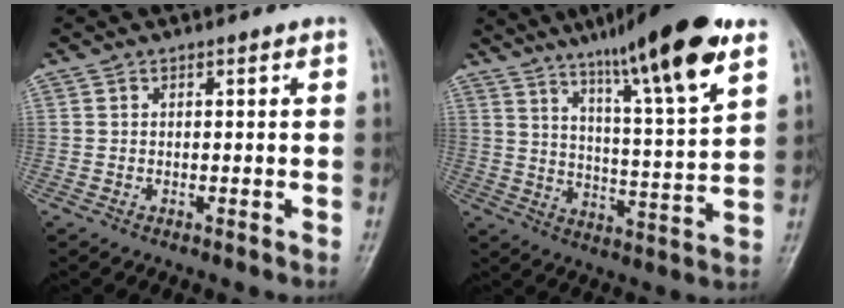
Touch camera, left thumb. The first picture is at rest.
{"total": 19.2, "force": [12.2, 1.9, 14.7], "torque": [-0.212, -0.057, 0.191]}